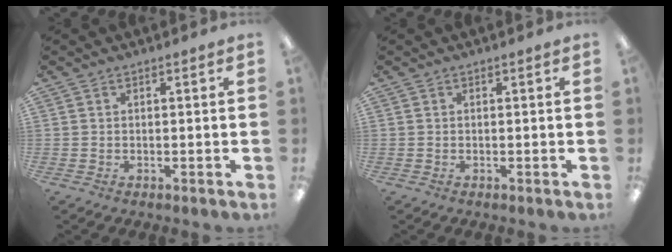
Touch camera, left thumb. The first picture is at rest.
{"total": 0.0}